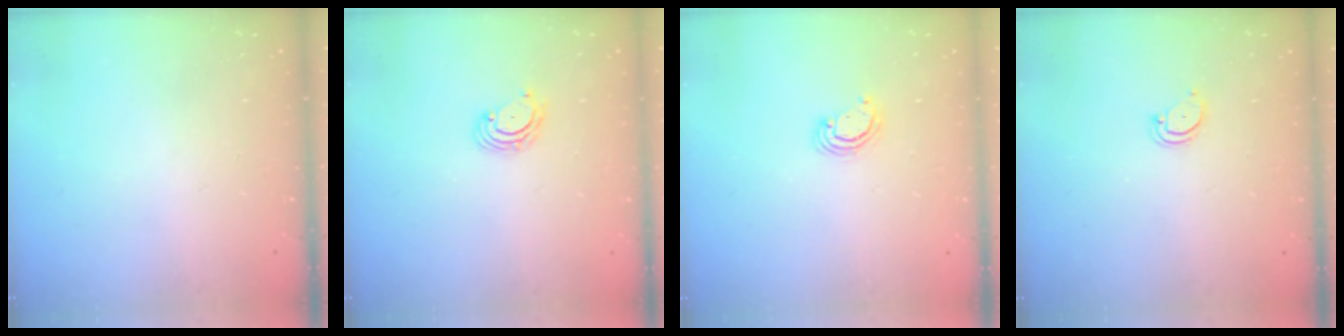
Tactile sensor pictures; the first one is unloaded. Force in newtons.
{"total": 2.8, "press": 2.8, "slide": 0.3}
{"total": 2.8, "press": 2.8, "slide": 0.3}
{"total": 3.0, "press": 3.0, "slide": 0.3}